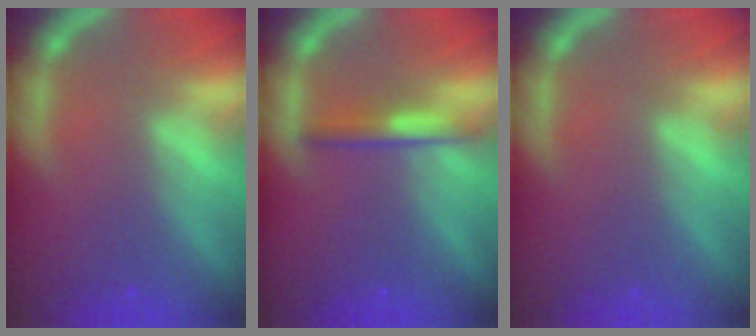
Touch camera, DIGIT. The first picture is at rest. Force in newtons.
{"total": 2.4}
{"total": 0.0}